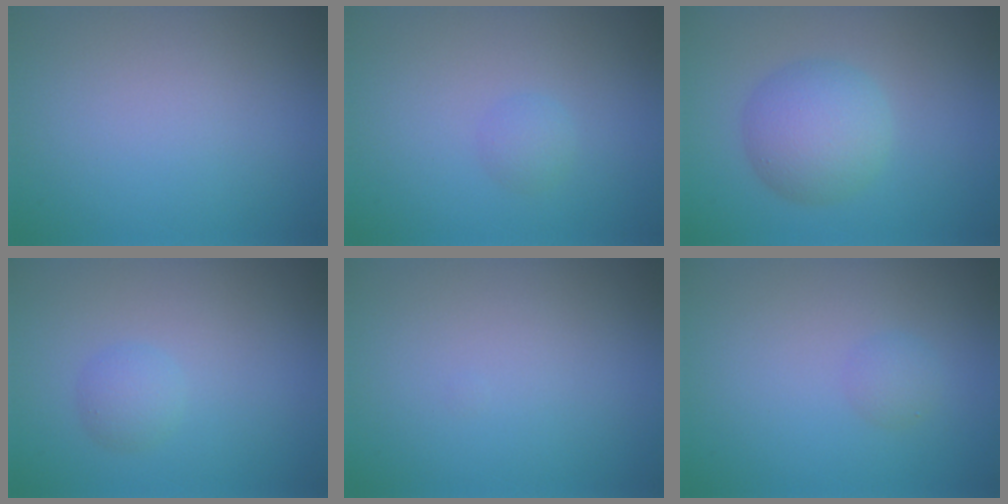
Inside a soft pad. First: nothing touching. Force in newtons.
{"total": 1.1, "press": 1.1, "slide": 0.0}
{"total": 4.7, "press": 4.7, "slide": 0.2}
{"total": 1.5, "press": 1.5, "slide": 0.0}
{"total": 0.0}
{"total": 1.1, "press": 1.1, "slide": 0.0}